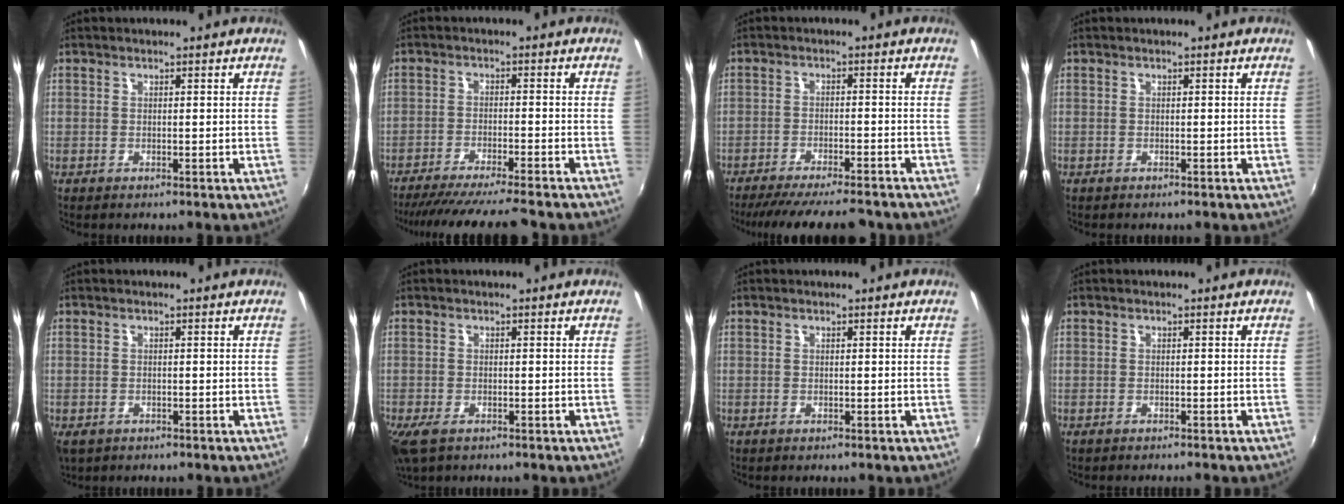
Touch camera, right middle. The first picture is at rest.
{"total": 13.5, "force": [-12.1, -0.4, 5.9], "torque": [-0.120, -0.017, -0.188]}
{"total": 14.8, "force": [-12.9, 2.3, 6.9], "torque": [-0.136, -0.025, -0.188]}
{"total": 0.0}
{"total": 3.7, "force": [-1.8, 2.6, 1.9], "torque": [-0.038, -0.014, -0.026]}
{"total": 4.2, "force": [-2.6, 2.0, 2.7], "torque": [-0.063, -0.017, -0.047]}
{"total": 0.0}
{"total": 0.7, "force": [-0.7, 0.1, 0.1], "torque": [-0.003, -0.005, -0.013]}